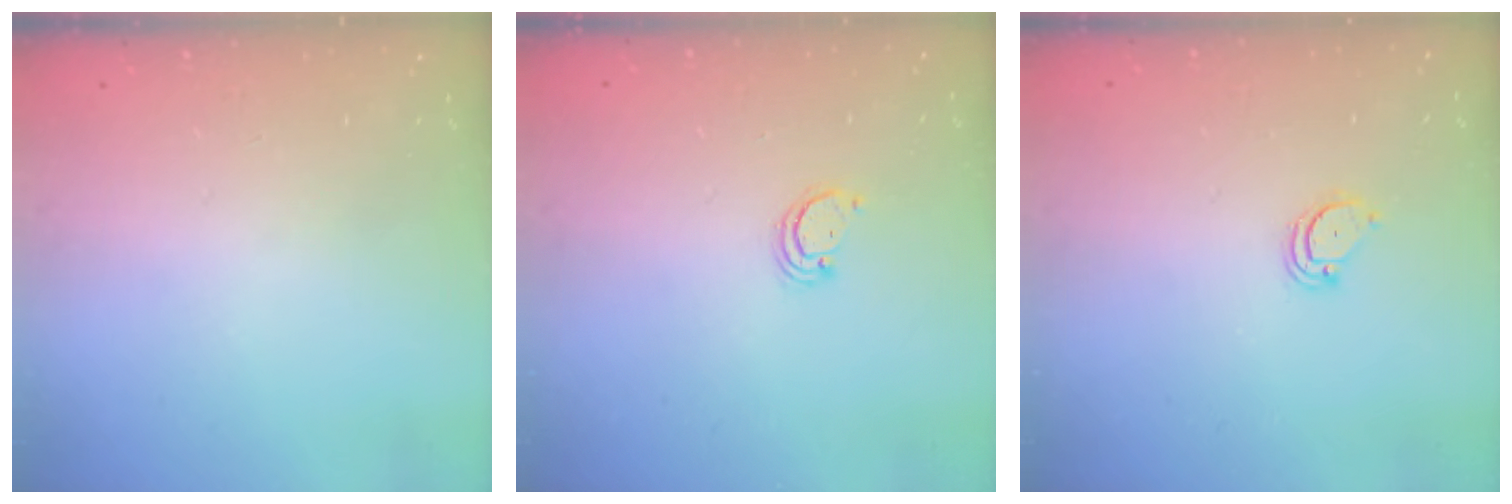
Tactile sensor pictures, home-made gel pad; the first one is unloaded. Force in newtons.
{"total": 2.4, "press": 2.4, "slide": 0.2}
{"total": 2.6, "press": 2.6, "slide": 0.2}